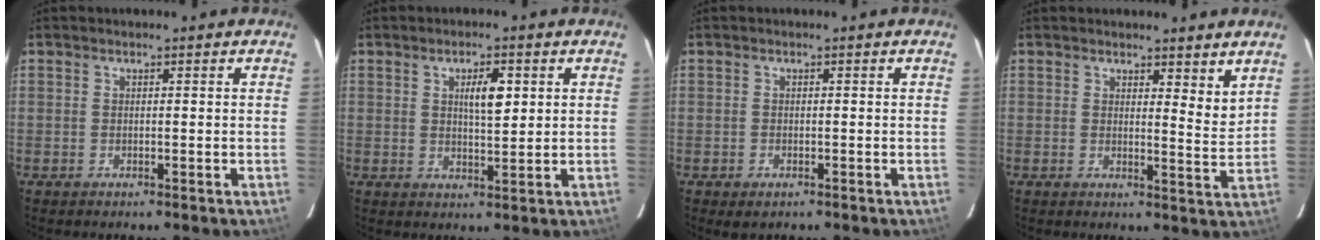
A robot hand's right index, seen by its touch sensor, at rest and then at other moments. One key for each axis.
{"total": 4.6, "fx": 1.6, "fy": 1.2, "fz": 4.1, "tx": -0.070, "ty": 0.001, "tz": 0.029}
{"total": 1.4, "fx": -0.8, "fy": 0.8, "fz": 0.9, "tx": -0.016, "ty": -0.001, "tz": -0.002}
{"total": 4.4, "fx": 3.6, "fy": 1.1, "fz": 2.2, "tx": -0.026, "ty": -0.022, "tz": 0.042}